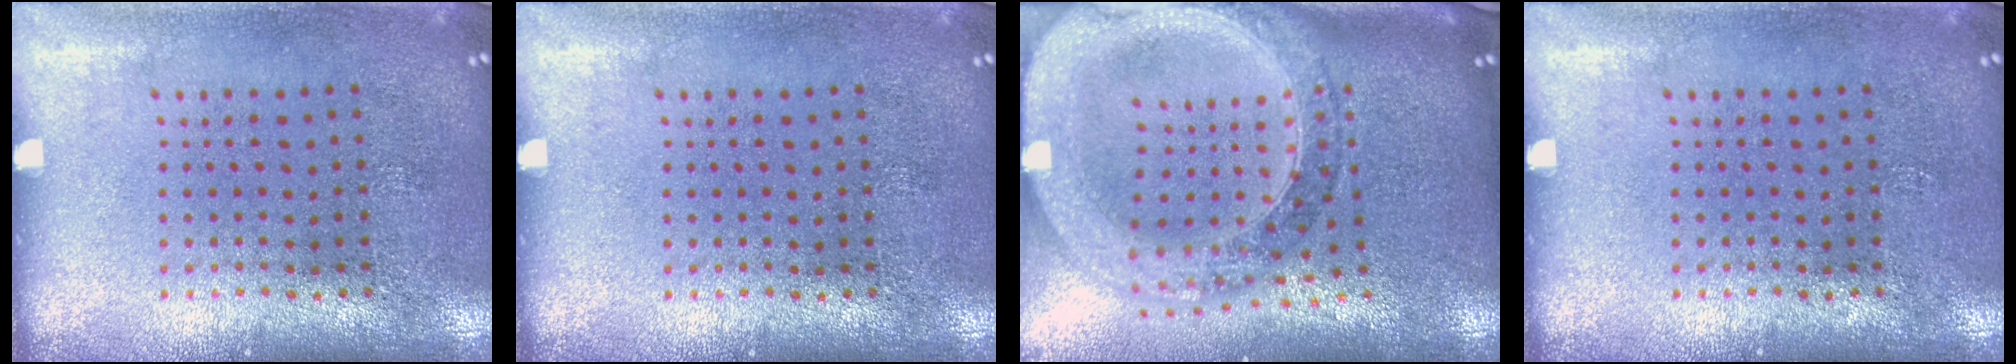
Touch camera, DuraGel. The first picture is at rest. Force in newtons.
{"total": 0.0}
{"total": 2.6, "press": 2.3, "slide": 1.3}
{"total": 0.0}